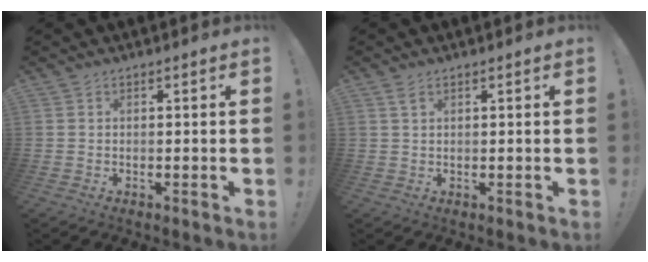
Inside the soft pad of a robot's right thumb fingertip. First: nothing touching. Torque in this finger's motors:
{"motor_torque": [0.19, 0.53, 0.42, 0.11, 0.00]}